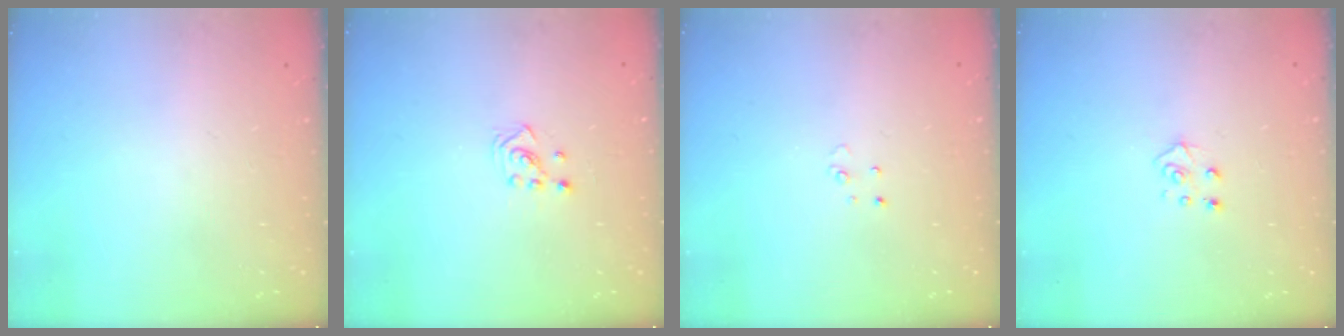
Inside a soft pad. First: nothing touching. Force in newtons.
{"total": 2.5, "press": 2.4, "slide": 0.8}
{"total": 2.5, "press": 2.5, "slide": 0.2}
{"total": 5.4, "press": 5.3, "slide": 0.4}